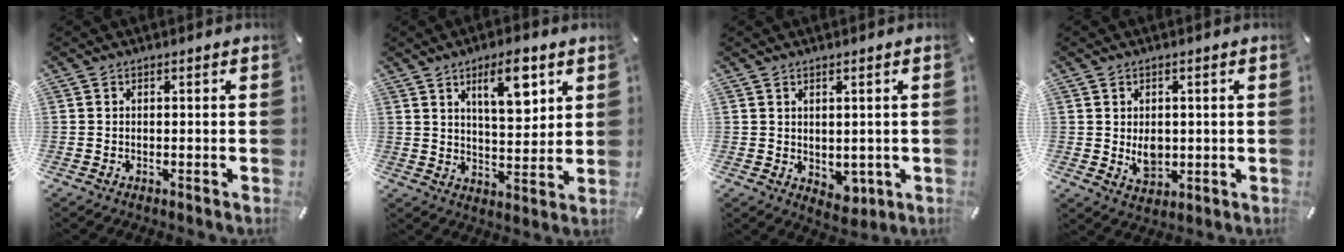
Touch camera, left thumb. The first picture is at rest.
{"total": 10.6, "force": [6.0, 4.2, 7.6], "torque": [-0.105, -0.028, 0.095]}
{"total": 3.3, "force": [0.3, 2.6, 2.0], "torque": [-0.009, -0.006, 0.005]}
{"total": 5.1, "force": [0.1, 3.9, 3.2], "torque": [-0.051, -0.010, -0.002]}